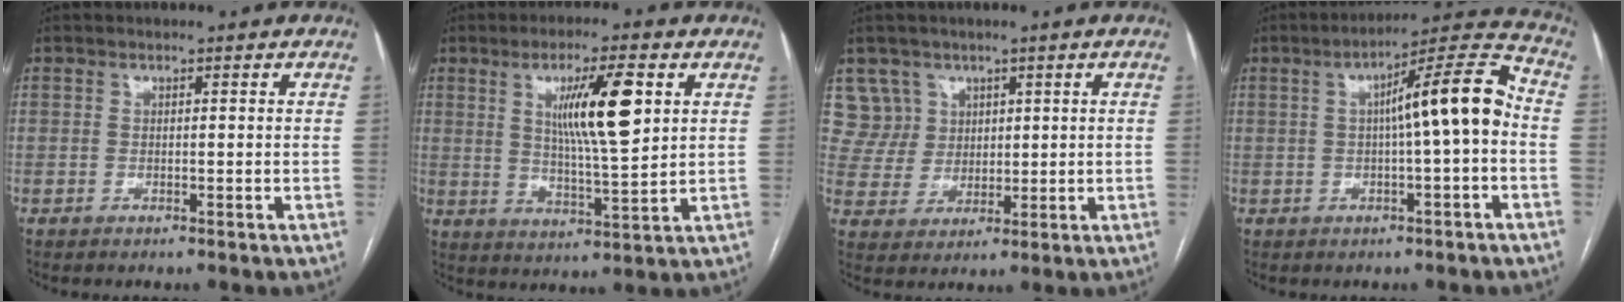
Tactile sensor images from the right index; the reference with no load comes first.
{"total": 11.0, "force": [3.5, 1.1, 10.4], "torque": [-0.177, -0.003, 0.060]}
{"total": 6.9, "force": [3.7, 5.8, -0.6], "torque": [0.015, 0.015, 0.080]}
{"total": 11.2, "force": [0.1, 0.7, 11.2], "torque": [-0.166, 0.031, -0.003]}